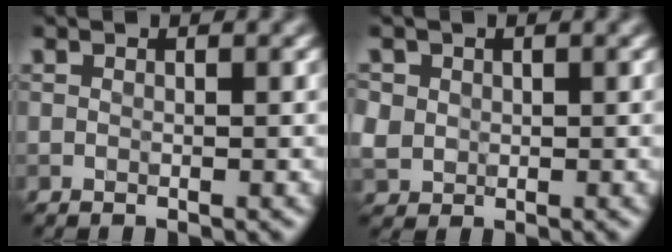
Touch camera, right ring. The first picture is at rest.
{"total": 2.5, "force": [0.7, 2.2, 0.8], "torque": [-0.025, 0.004, 0.025]}